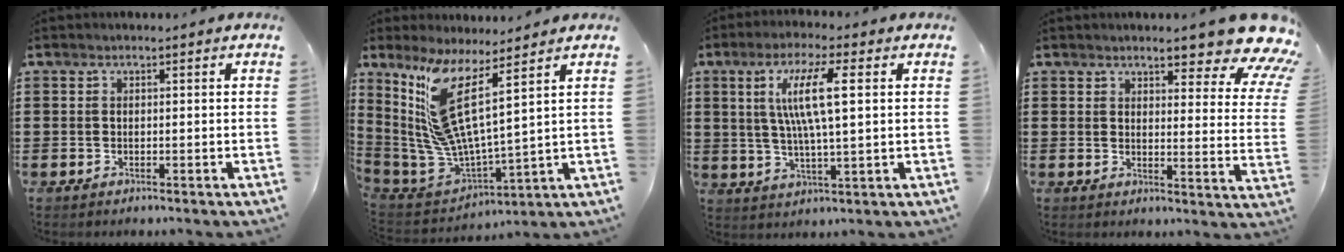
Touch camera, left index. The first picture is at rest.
{"total": 12.1, "force": [6.0, 1.7, 10.4], "torque": [-0.256, -0.071, 0.091]}
{"total": 9.0, "force": [2.4, 1.6, 8.5], "torque": [-0.177, 0.001, 0.035]}
{"total": 8.4, "force": [6.7, 1.7, 4.8], "torque": [-0.074, -0.039, 0.113]}